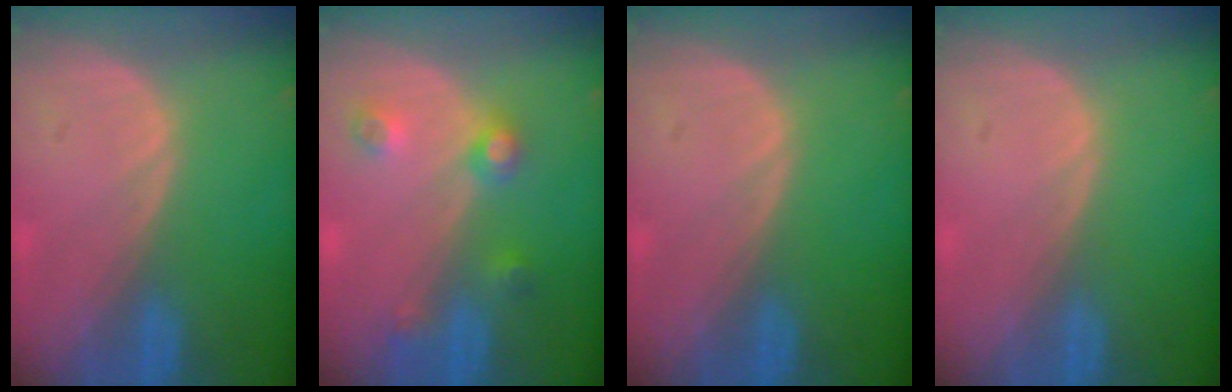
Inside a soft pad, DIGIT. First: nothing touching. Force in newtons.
{"total": 4.4, "press": 3.9, "slide": 2.1}
{"total": 0.0}
{"total": 0.0}